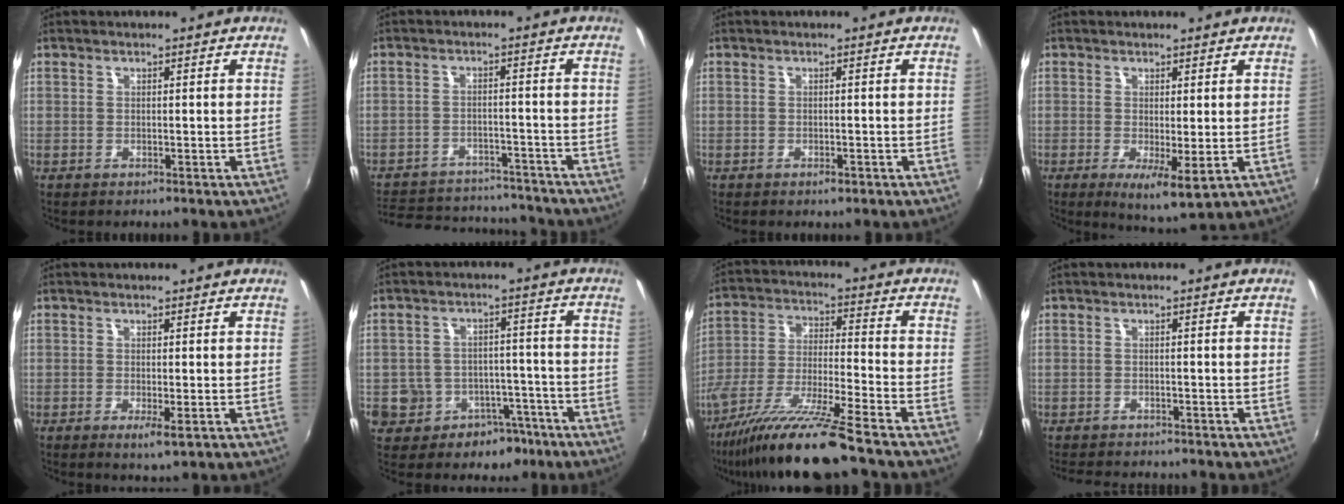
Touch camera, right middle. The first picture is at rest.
{"total": 19.0, "force": [-16.5, 6.6, 6.7], "torque": [-0.155, 0.013, -0.218]}
{"total": 1.0, "force": [-0.7, 0.4, 0.6], "torque": [-0.010, 0.000, -0.011]}
{"total": 5.7, "force": [-1.0, 1.5, 5.4], "torque": [-0.085, -0.015, -0.008]}
{"total": 2.5, "force": [-0.9, 0.3, 2.4], "torque": [-0.047, -0.009, -0.013]}
{"total": 11.2, "force": [-5.5, 8.9, 4.0], "torque": [-0.096, 0.035, -0.057]}
{"total": 15.8, "force": [-12.7, -0.6, 9.4], "torque": [-0.192, -0.029, -0.234]}
{"total": 4.8, "force": [-4.5, 1.0, 1.4], "torque": [-0.040, -0.010, -0.069]}